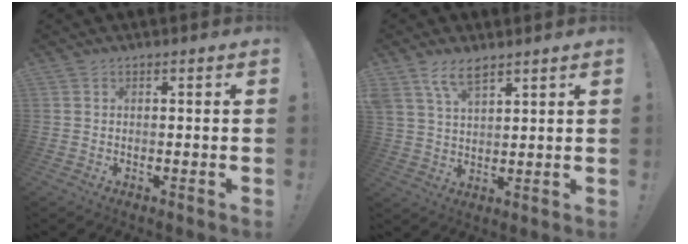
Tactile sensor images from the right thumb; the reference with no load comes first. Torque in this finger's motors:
{"motor_torque": [1.28, 1.53, 1.77, 0.70, 0.29]}